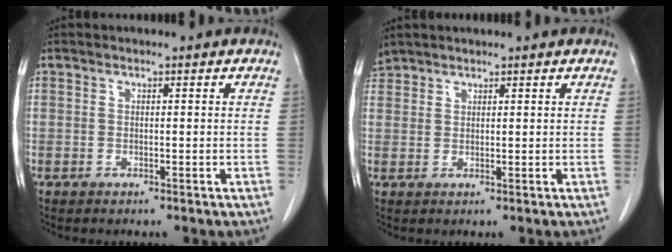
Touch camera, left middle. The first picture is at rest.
{"total": 2.3, "force": [2.2, 0.7, -0.1], "torque": [-0.003, 0.014, 0.045]}